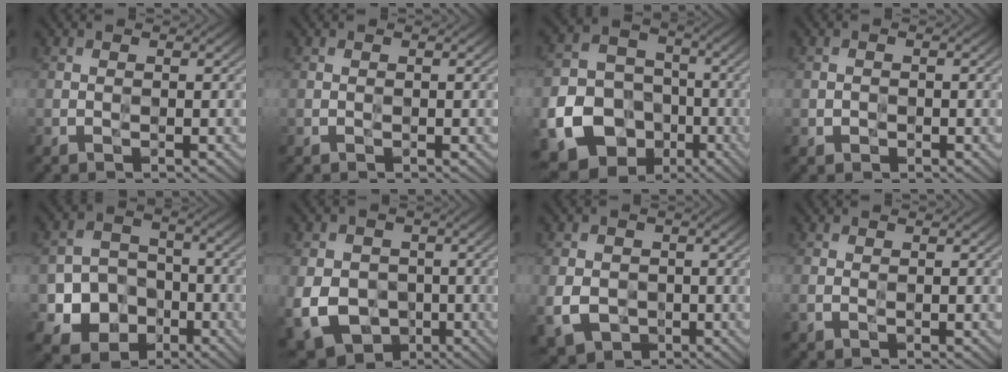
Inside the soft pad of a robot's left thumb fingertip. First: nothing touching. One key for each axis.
{"total": 0.0}
{"total": 19.2, "fx": -7.8, "fy": 16.0, "fz": 7.1, "tx": -0.167, "ty": -0.061, "tz": -0.146}
{"total": 0.9, "fx": -0.3, "fy": 0.8, "fz": 0.2, "tx": 0.000, "ty": -0.002, "tz": -0.010}
{"total": 8.7, "fx": -3.3, "fy": 7.1, "fz": 3.7, "tx": -0.078, "ty": -0.019, "tz": -0.078}
{"total": 10.9, "fx": -2.8, "fy": 8.9, "fz": 5.6, "tx": -0.136, "ty": -0.031, "tz": -0.062}
{"total": 6.2, "fx": -1.4, "fy": 5.1, "fz": 3.1, "tx": -0.086, "ty": -0.018, "tz": -0.033}
{"total": 0.9, "fx": -0.1, "fy": 0.6, "fz": 0.7, "tx": -0.018, "ty": 0.000, "tz": -0.003}